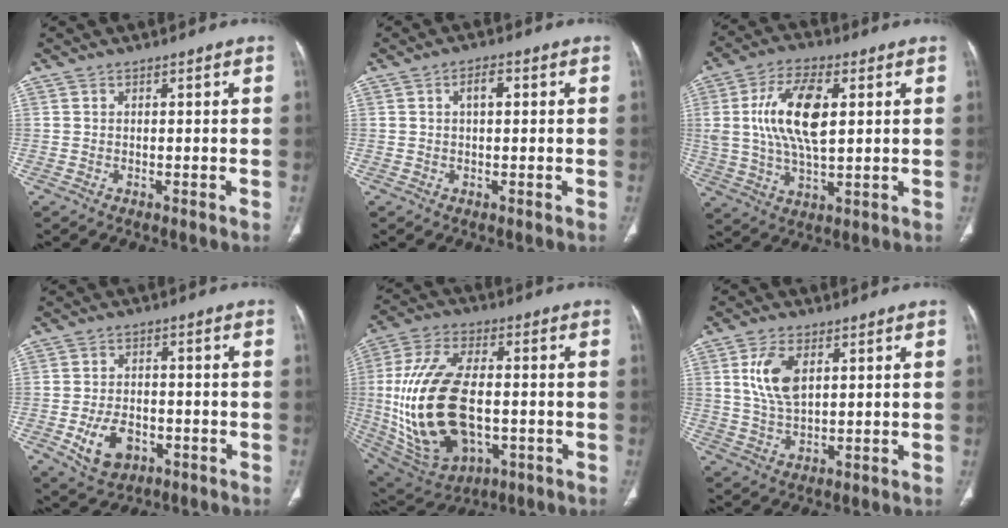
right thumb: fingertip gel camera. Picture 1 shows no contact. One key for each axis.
{"total": 2.7, "fx": 0.6, "fy": 1.3, "fz": 2.3, "tx": -0.038, "ty": 0.008, "tz": 0.008}
{"total": 14.4, "fx": 2.9, "fy": 6.8, "fz": 12.4, "tx": -0.239, "ty": -0.002, "tz": 0.054}
{"total": 7.7, "fx": -2.8, "fy": 5.2, "fz": 5.0, "tx": -0.078, "ty": 0.013, "tz": -0.037}
{"total": 24.4, "fx": -2.3, "fy": 13.6, "fz": 20.1, "tx": -0.406, "ty": 0.002, "tz": -0.016}
{"total": 8.1, "fx": 2.6, "fy": 4.2, "fz": 6.4, "tx": -0.127, "ty": -0.010, "tz": 0.055}